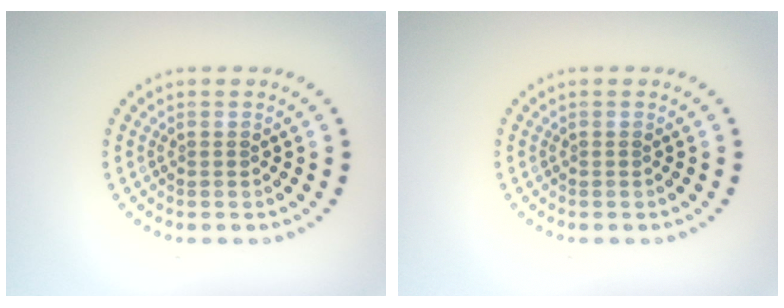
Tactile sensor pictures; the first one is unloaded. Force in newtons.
{"total": 0.0}